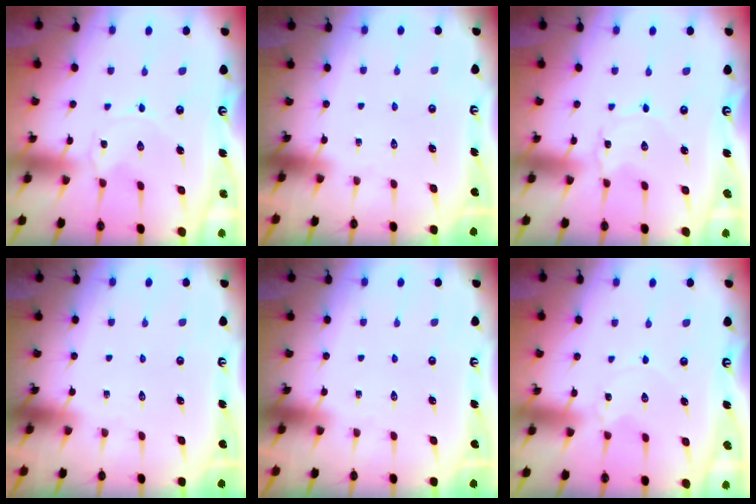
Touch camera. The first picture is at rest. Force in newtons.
{"total": 0.0}
{"total": 0.9, "press": 0.9, "slide": 0.1}
{"total": 0.0}
{"total": 0.0}
{"total": 1.6, "press": 1.6, "slide": 0.2}